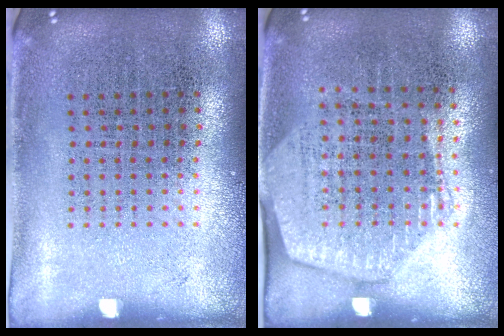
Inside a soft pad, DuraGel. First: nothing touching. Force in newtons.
{"total": 1.5, "press": 1.4, "slide": 0.7}